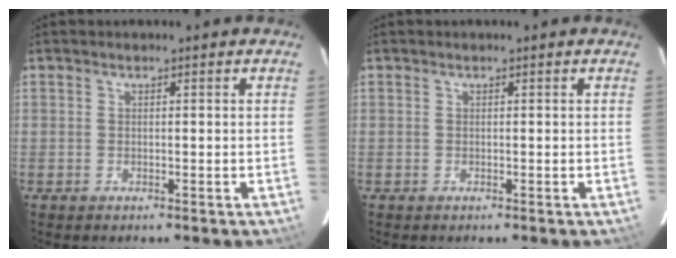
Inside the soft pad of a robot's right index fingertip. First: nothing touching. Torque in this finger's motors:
{"motor_torque": [0.00, 0.00, 0.00, 0.00]}